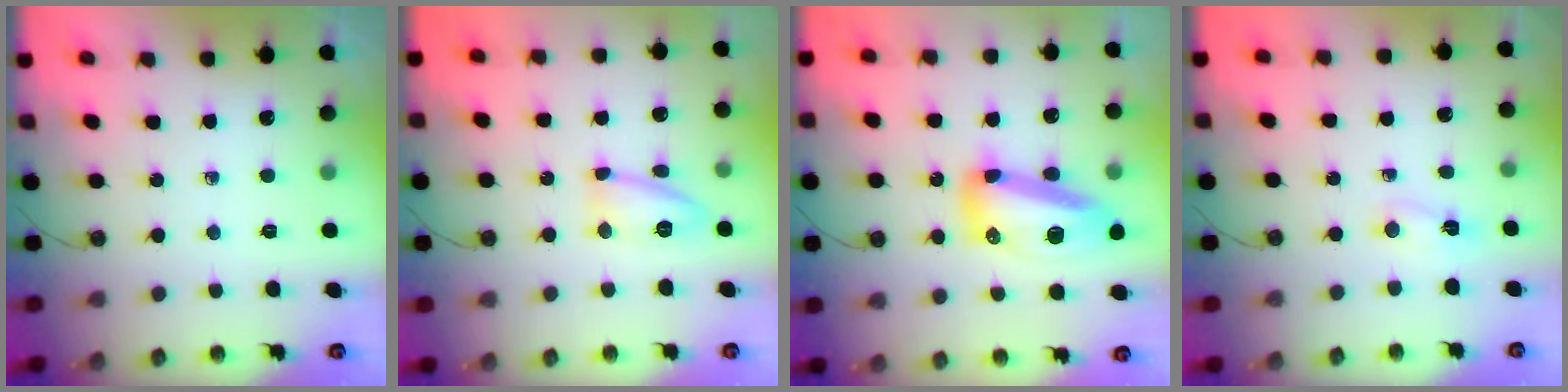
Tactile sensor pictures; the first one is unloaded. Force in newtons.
{"total": 11.2, "press": 11.1, "slide": 0.9}
{"total": 15.1, "press": 15.1, "slide": 1.2}
{"total": 2.1, "press": 2.0, "slide": 0.5}